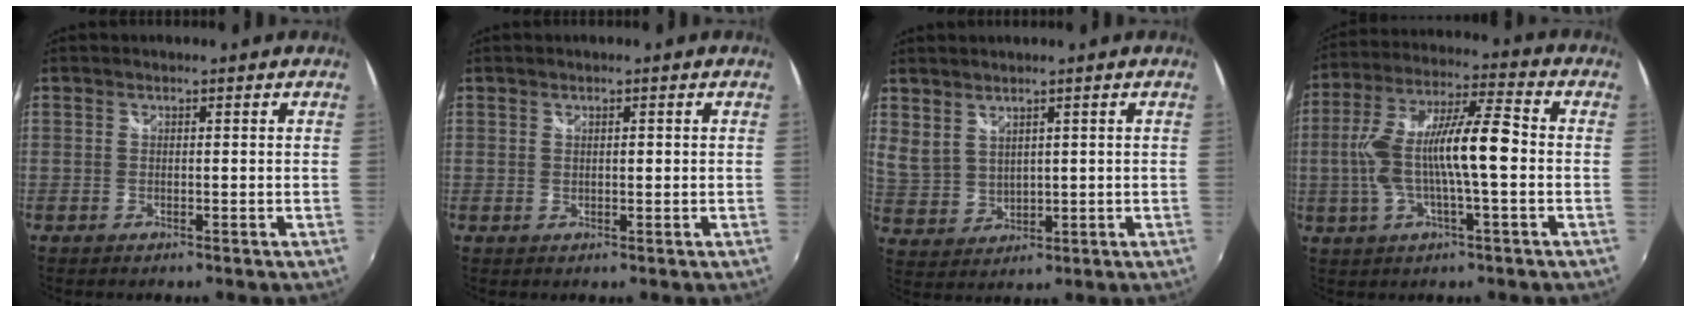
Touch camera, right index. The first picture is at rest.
{"total": 1.0, "force": [0.4, 0.5, 0.8], "torque": [-0.012, 0.001, 0.007]}
{"total": 5.1, "force": [3.7, 2.8, 2.3], "torque": [-0.044, -0.001, 0.085]}
{"total": 14.1, "force": [-1.5, 2.5, 13.8], "torque": [-0.265, 0.009, -0.027]}